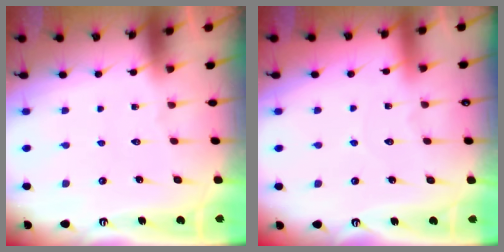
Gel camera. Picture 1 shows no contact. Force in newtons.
{"total": 2.1, "press": 2.1, "slide": 0.2}